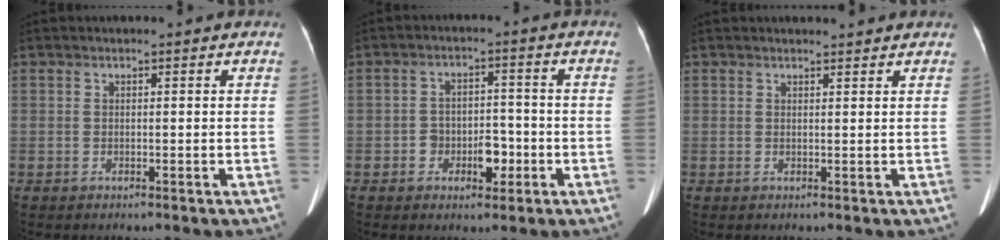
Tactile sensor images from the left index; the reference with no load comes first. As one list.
[{"total": 5.0, "force": [-2.0, 3.1, 3.4], "torque": [-0.051, 0.013, -0.027]}, {"total": 2.6, "force": [2.6, 0.3, 0.6], "torque": [-0.013, 0.006, 0.031]}]